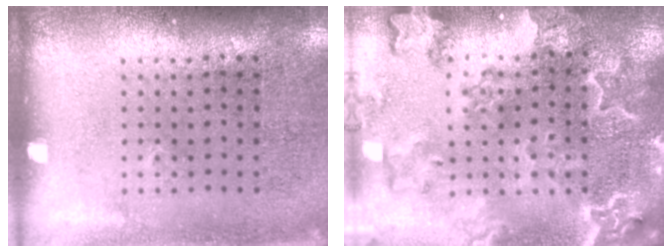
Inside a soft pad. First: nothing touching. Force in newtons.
{"total": 3.3, "press": 3.0, "slide": 1.5}